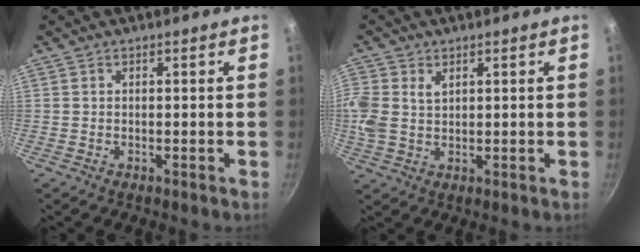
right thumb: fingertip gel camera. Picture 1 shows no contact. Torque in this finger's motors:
{"motor_torque": [0.36, 0.36, 0.50, 0.31, 0.08]}